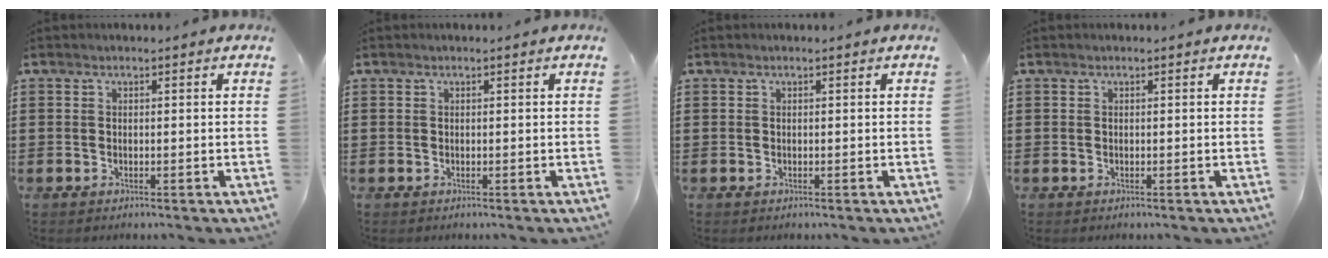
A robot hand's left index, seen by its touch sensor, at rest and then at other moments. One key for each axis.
{"total": 0.0}
{"total": 0.0}
{"total": 0.0}